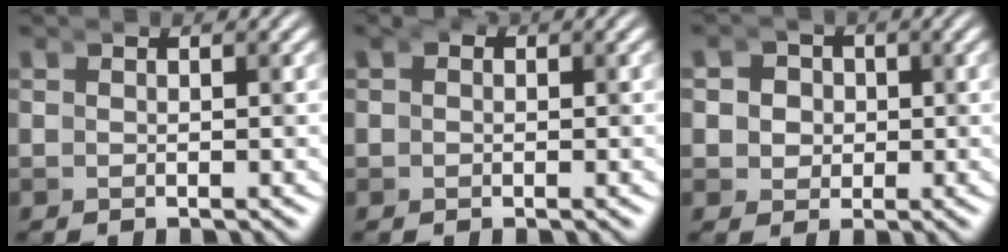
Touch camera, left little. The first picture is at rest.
{"total": 1.1, "force": [0.3, 1.0, 0.5], "torque": [-0.018, -0.002, 0.002]}
{"total": 4.9, "force": [-0.4, 4.6, 1.5], "torque": [-0.054, -0.009, -0.015]}